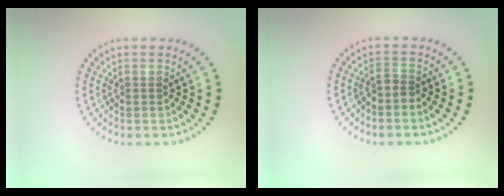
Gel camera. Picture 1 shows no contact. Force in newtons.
{"total": 1.5, "press": 1.1, "slide": 1.0}